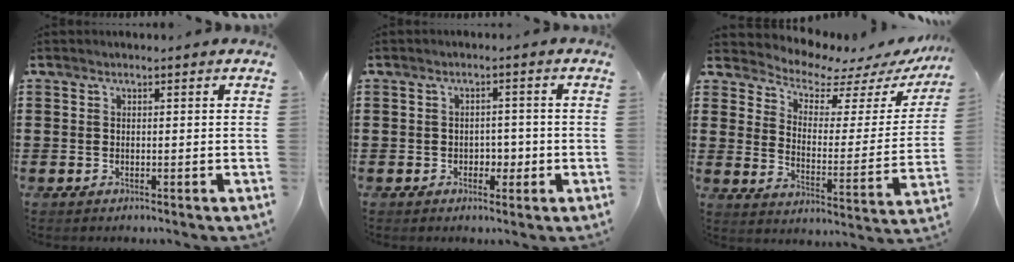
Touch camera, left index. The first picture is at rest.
{"total": 2.5, "force": [-0.8, 1.9, 1.4], "torque": [-0.026, 0.001, -0.022]}
{"total": 5.6, "force": [5.2, 1.5, 1.4], "torque": [-0.043, -0.045, 0.083]}